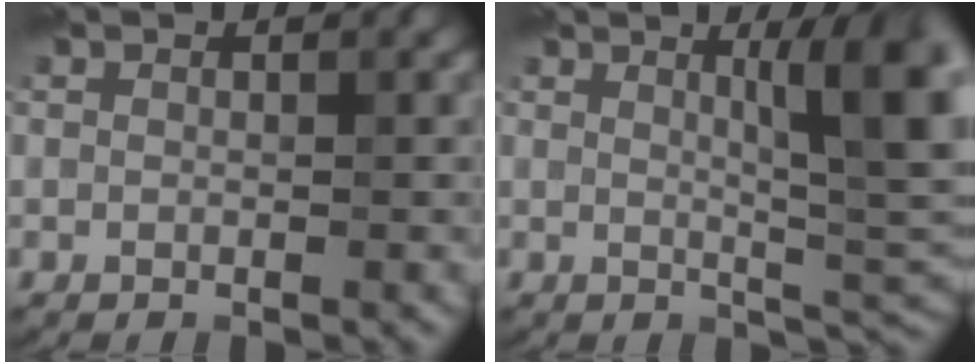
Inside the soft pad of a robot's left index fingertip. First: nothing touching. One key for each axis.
{"total": 8.5, "fx": 2.4, "fy": 2.0, "fz": 7.9, "tx": -0.097, "ty": 0.008, "tz": 0.040}